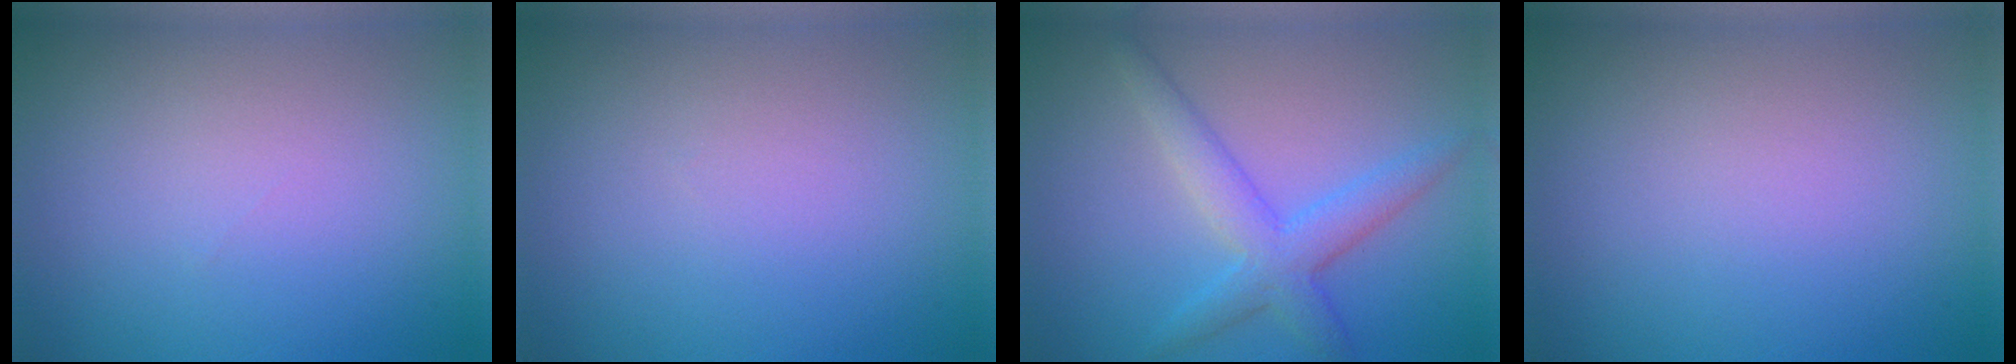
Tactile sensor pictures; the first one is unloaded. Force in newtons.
{"total": 0.0}
{"total": 3.9, "press": 3.9, "slide": 0.2}
{"total": 0.0}